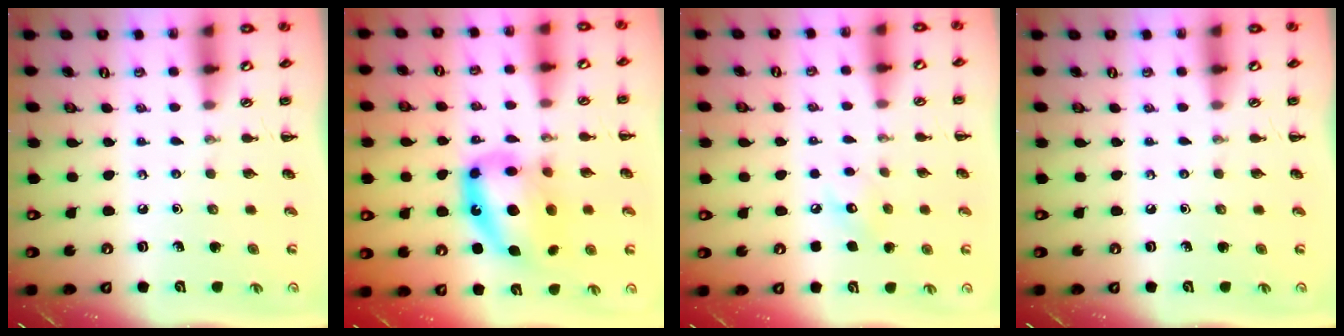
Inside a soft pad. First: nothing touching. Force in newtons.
{"total": 14.0, "press": 13.6, "slide": 3.3}
{"total": 6.3, "press": 6.2, "slide": 1.1}
{"total": 0.0}